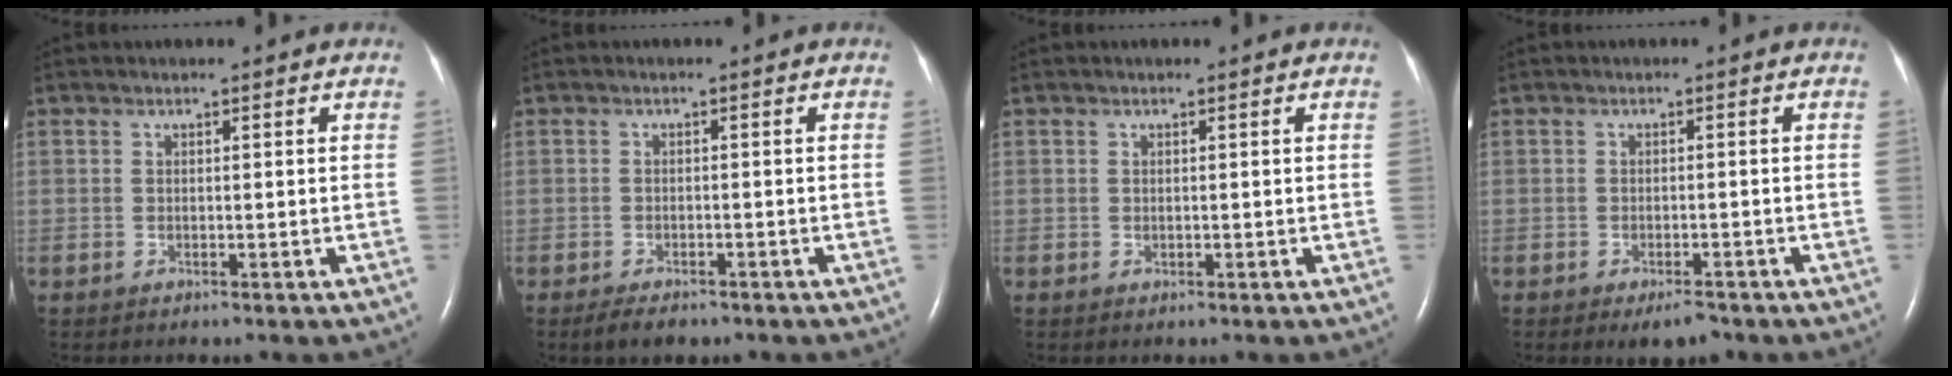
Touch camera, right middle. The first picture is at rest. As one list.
[{"total": 3.0, "force": [-2.2, 1.2, 1.6], "torque": [-0.030, -0.004, -0.030]}, {"total": 0.0}, {"total": 2.8, "force": [-2.0, 1.0, 1.7], "torque": [-0.025, -0.003, -0.024]}]